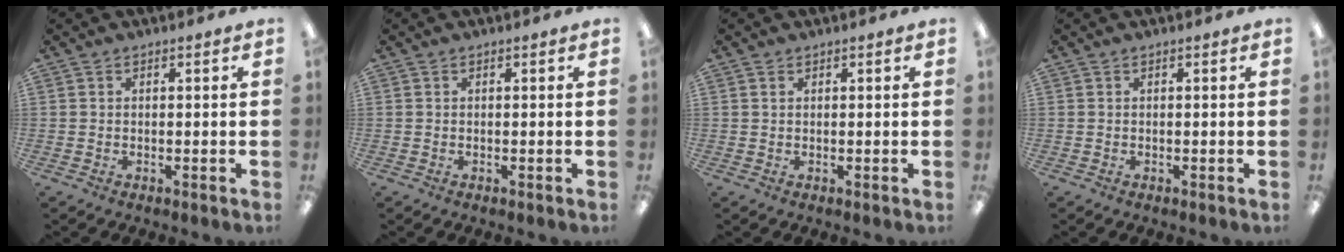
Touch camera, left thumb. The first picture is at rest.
{"total": 0.0}
{"total": 0.8, "force": [0.4, 0.5, 0.5], "torque": [-0.010, 0.003, 0.007]}
{"total": 0.0}